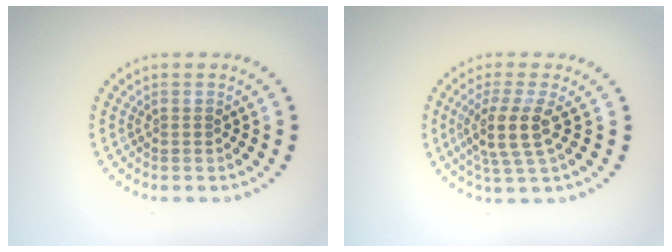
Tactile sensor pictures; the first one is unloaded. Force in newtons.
{"total": 3.7, "press": 2.9, "slide": 2.2}